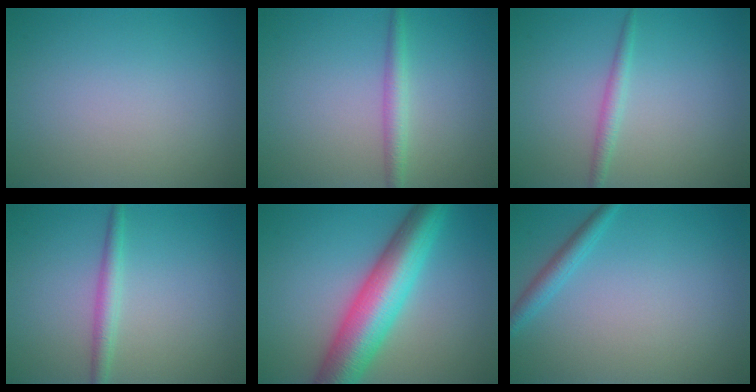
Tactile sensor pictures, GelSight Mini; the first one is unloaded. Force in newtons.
{"total": 1.9, "press": 1.9, "slide": 0.1}
{"total": 1.4, "press": 1.4, "slide": 0.1}
{"total": 2.0, "press": 2.0, "slide": 0.0}
{"total": 9.2, "press": 9.2, "slide": 0.0}
{"total": 1.8, "press": 1.8, "slide": 0.1}